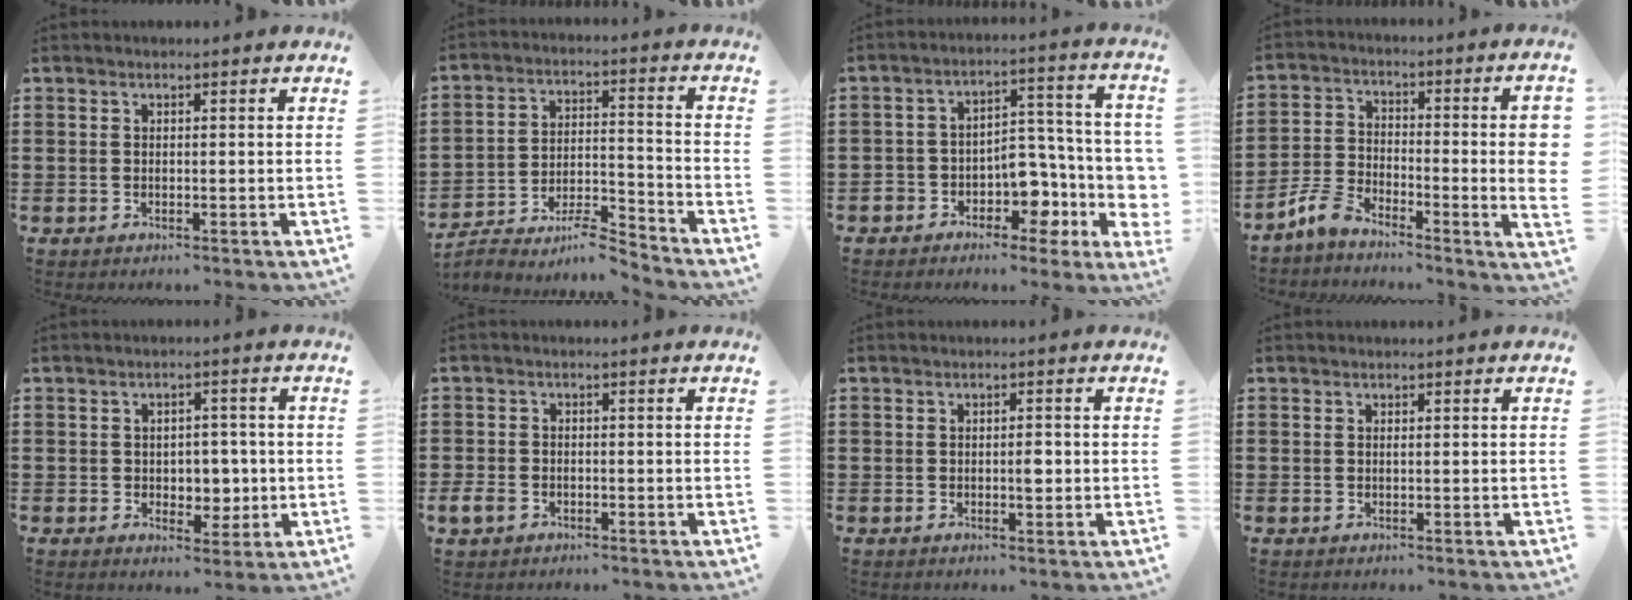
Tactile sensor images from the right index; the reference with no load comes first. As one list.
[{"total": 7.4, "force": [-6.5, 1.5, 3.3], "torque": [-0.057, 0.012, -0.125]}, {"total": 7.1, "force": [-2.4, 5.7, 3.4], "torque": [-0.047, -0.006, -0.039]}, {"total": 8.8, "force": [-4.1, 2.5, 7.4], "torque": [-0.145, 0.007, -0.078]}, {"total": 3.8, "force": [0.0, 3.2, 2.0], "torque": [-0.034, 0.003, -0.007]}, {"total": 2.3, "force": [-1.2, 1.6, 1.2], "torque": [-0.039, -0.005, -0.029]}, {"total": 1.9, "force": [-0.2, 0.8, 1.7], "torque": [-0.032, 0.001, -0.003]}, {"total": 0.0}]